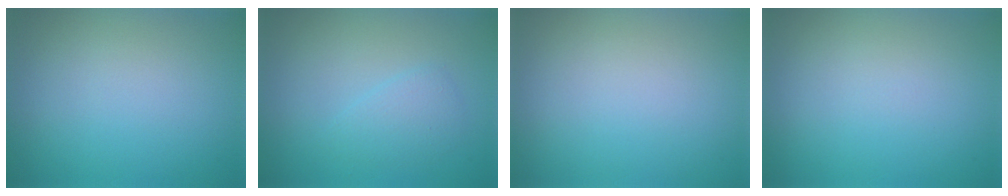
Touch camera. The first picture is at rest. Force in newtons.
{"total": 1.7, "press": 1.7, "slide": 0.1}
{"total": 0.0}
{"total": 0.0}